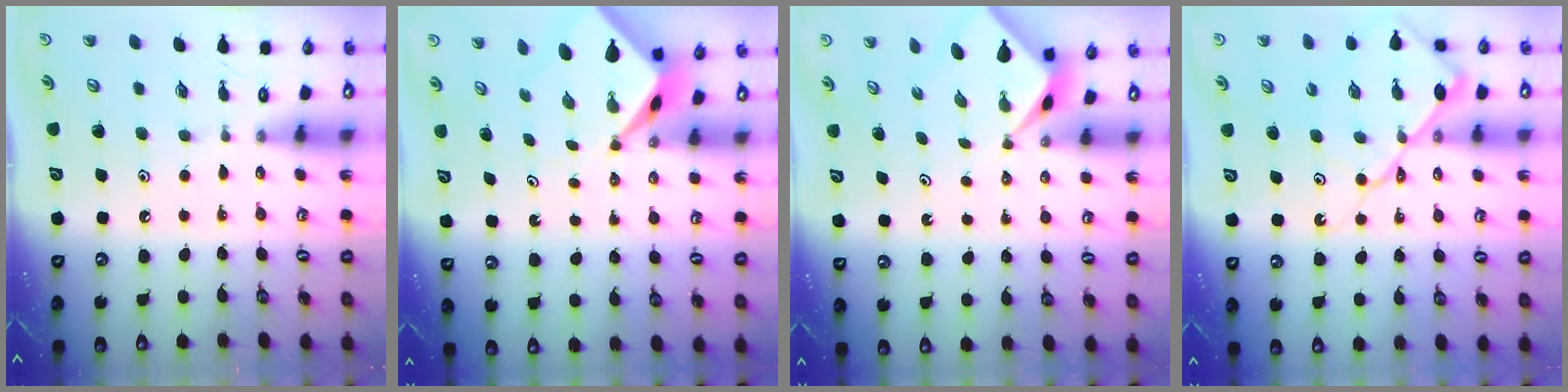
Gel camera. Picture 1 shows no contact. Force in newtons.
{"total": 4.2, "press": 4.2, "slide": 0.1}
{"total": 2.2, "press": 2.2, "slide": 0.2}
{"total": 14.3, "press": 14.2, "slide": 1.6}